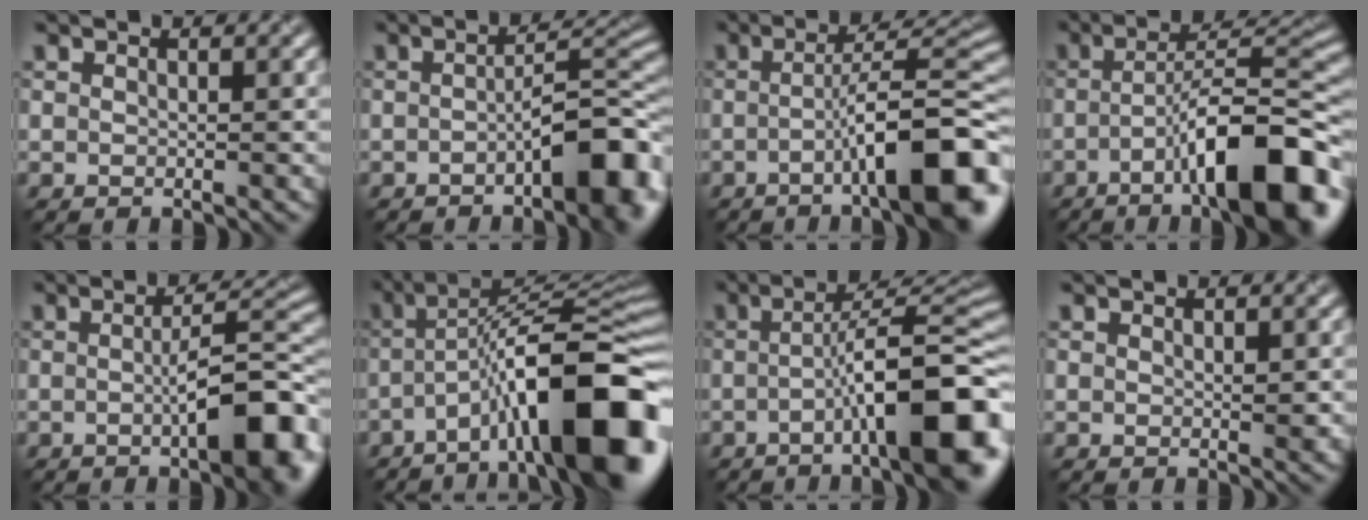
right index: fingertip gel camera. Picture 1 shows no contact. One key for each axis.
{"total": 7.8, "fx": -2.7, "fy": 2.2, "fz": 7.0, "tx": -0.091, "ty": 0.010, "tz": -0.044}
{"total": 10.8, "fx": -3.3, "fy": 2.4, "fz": 10.0, "tx": -0.130, "ty": 0.017, "tz": -0.055}
{"total": 12.4, "fx": -5.0, "fy": 3.2, "fz": 10.9, "tx": -0.159, "ty": 0.014, "tz": -0.078}
{"total": 8.9, "fx": -1.8, "fy": 2.4, "fz": 8.4, "tx": -0.114, "ty": 0.003, "tz": -0.031}
{"total": 14.5, "fx": -5.6, "fy": 3.8, "fz": 12.9, "tx": -0.194, "ty": 0.019, "tz": -0.085}
{"total": 12.4, "fx": -3.3, "fy": 3.1, "fz": 11.6, "tx": -0.155, "ty": 0.013, "tz": -0.048}
{"total": 0.7, "fx": 0.0, "fy": 0.3, "fz": 0.6, "tx": -0.007, "ty": -0.002, "tz": 0.001}